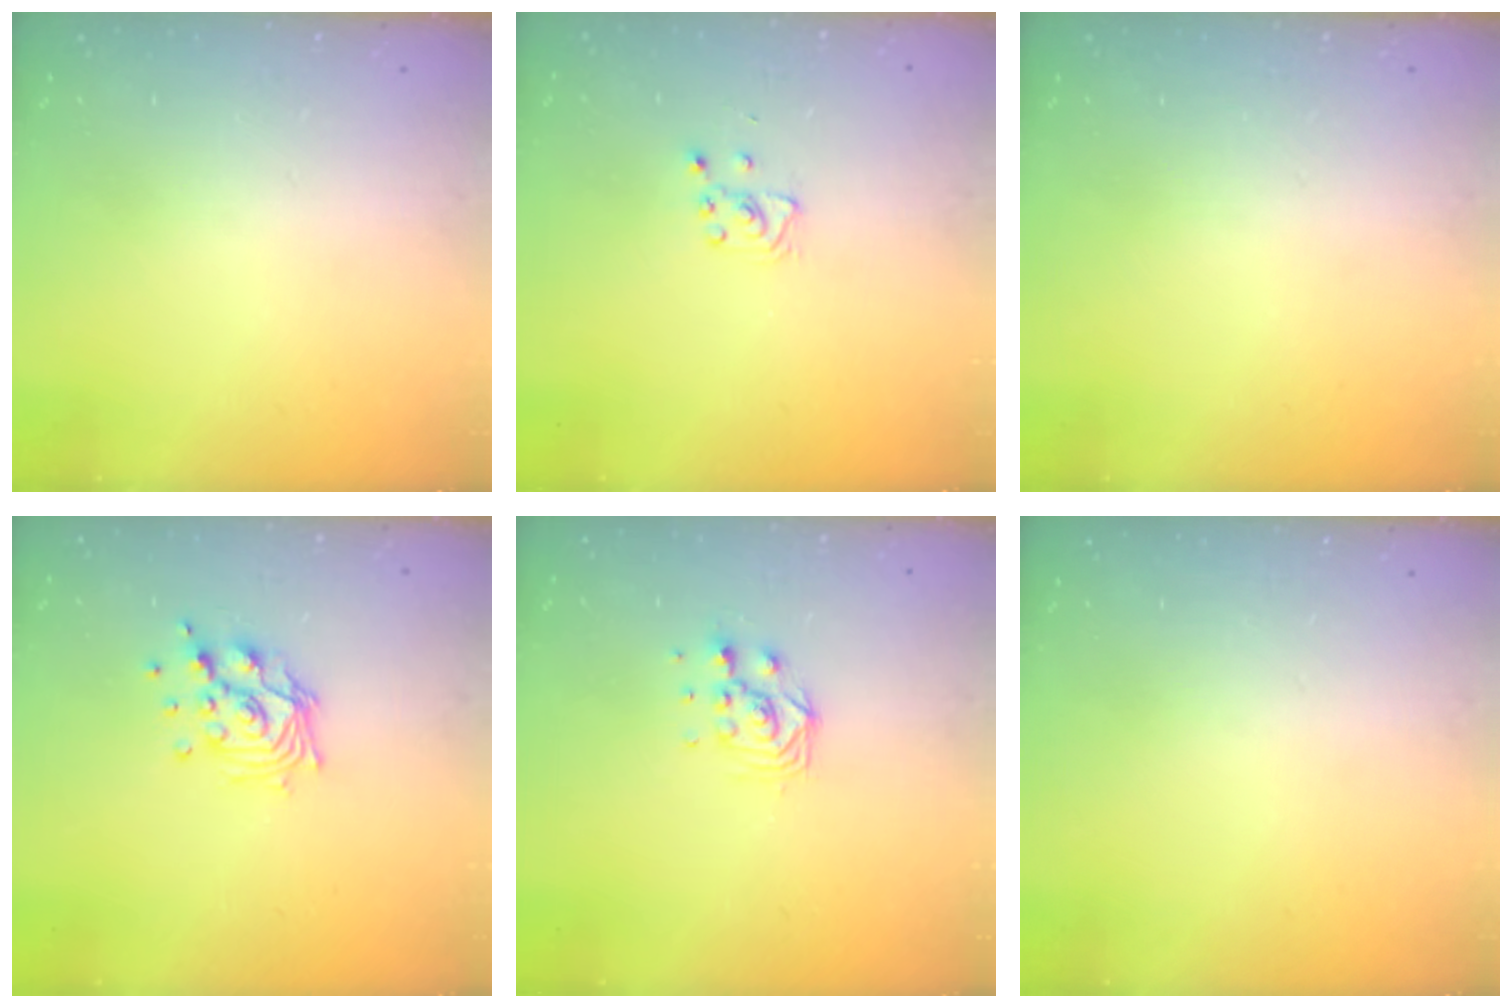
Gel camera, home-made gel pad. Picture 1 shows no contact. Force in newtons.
{"total": 4.1, "press": 4.1, "slide": 0.4}
{"total": 0.0}
{"total": 11.1, "press": 10.9, "slide": 1.6}
{"total": 6.6, "press": 6.6, "slide": 0.5}
{"total": 0.0}